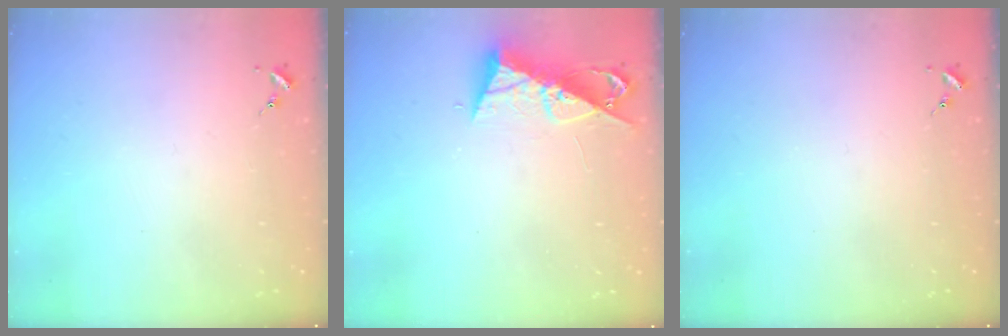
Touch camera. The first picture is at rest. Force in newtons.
{"total": 9.2, "press": 9.2, "slide": 0.6}
{"total": 0.0}